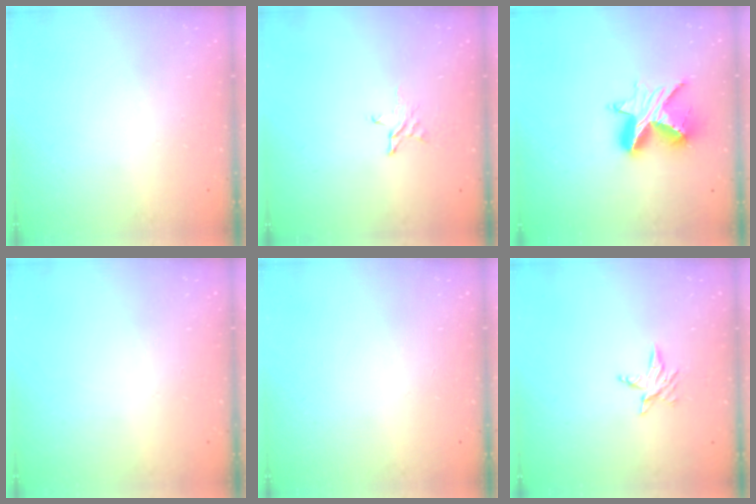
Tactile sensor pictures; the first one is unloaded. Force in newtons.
{"total": 4.0, "press": 3.9, "slide": 0.3}
{"total": 11.6, "press": 11.5, "slide": 0.7}
{"total": 0.0}
{"total": 0.0}
{"total": 4.0, "press": 3.9, "slide": 0.5}